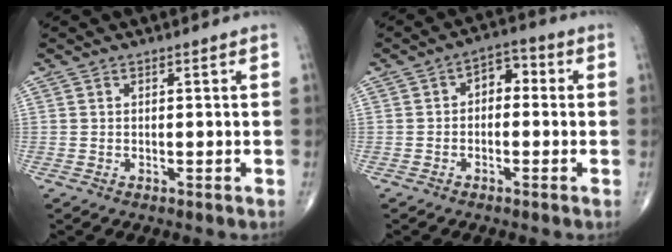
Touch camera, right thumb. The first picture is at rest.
{"total": 4.8, "force": [-0.1, 3.2, 3.6], "torque": [-0.028, 0.024, -0.016]}